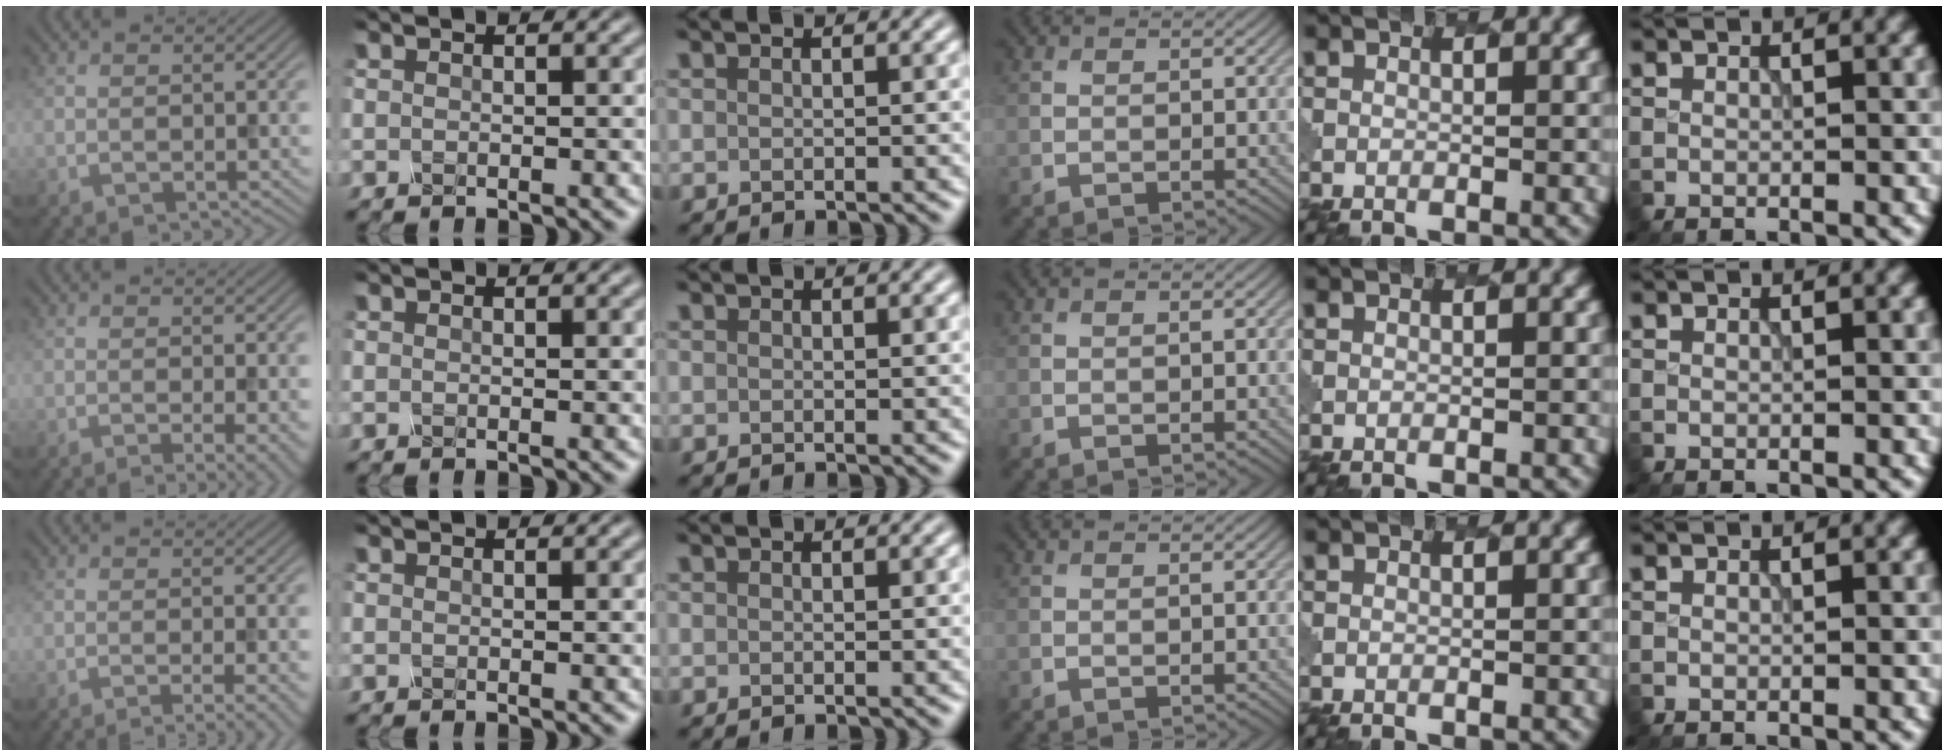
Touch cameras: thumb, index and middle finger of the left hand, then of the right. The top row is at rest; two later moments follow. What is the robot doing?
{"motion": "unscrew", "object": "spray bottle"}